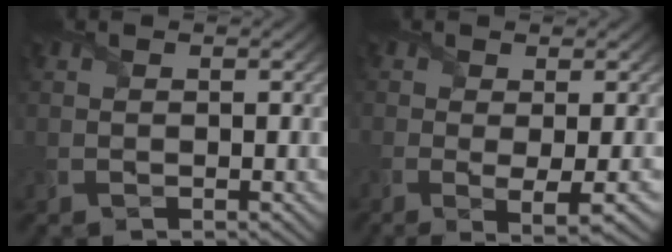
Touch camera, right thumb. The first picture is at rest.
{"total": 3.4, "force": [-0.8, 0.4, 3.2], "torque": [-0.072, -0.012, -0.015]}